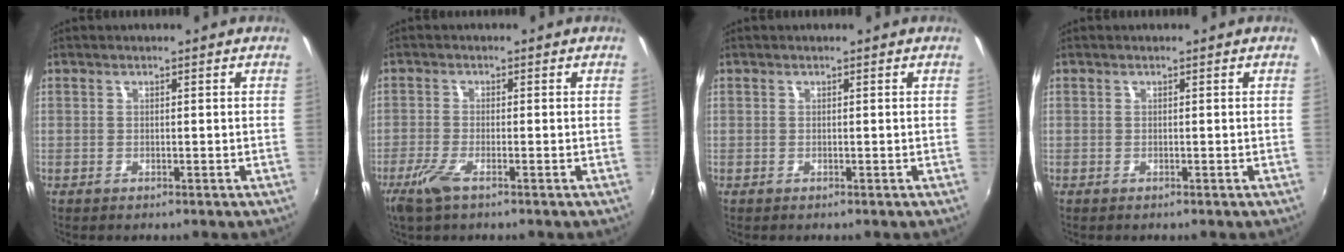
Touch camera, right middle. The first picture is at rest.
{"total": 4.4, "force": [-2.8, 0.7, 3.3], "torque": [-0.081, -0.012, -0.055]}
{"total": 0.0}
{"total": 0.0}